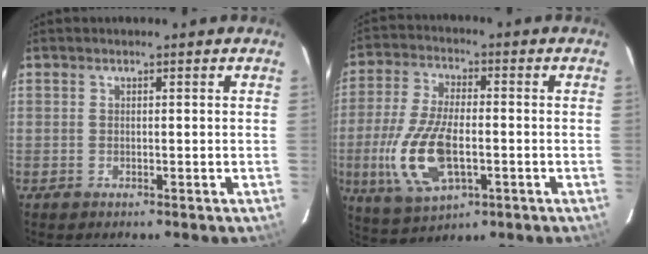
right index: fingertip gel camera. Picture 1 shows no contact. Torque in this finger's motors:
{"motor_torque": [1.92, -0.22, 1.05, 0.15]}